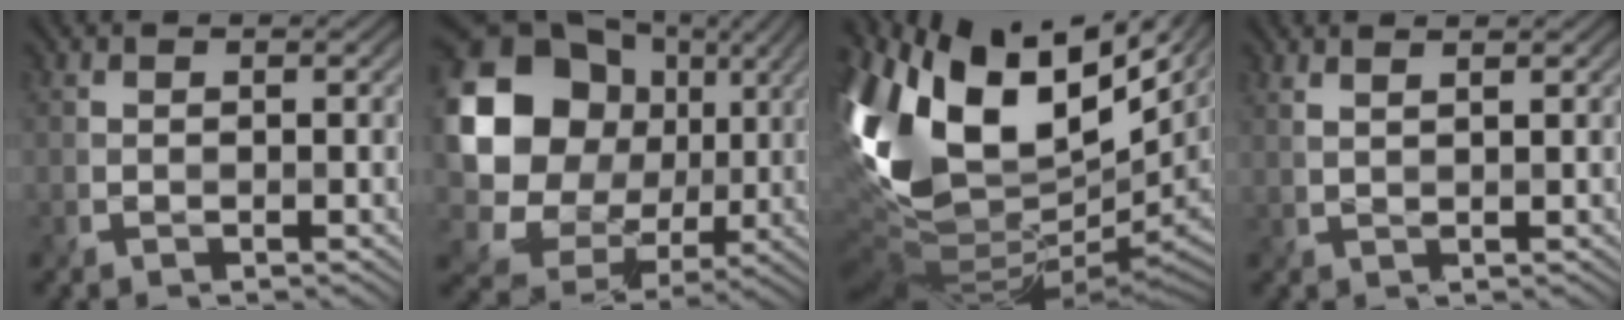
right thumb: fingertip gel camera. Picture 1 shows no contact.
{"total": 17.6, "force": [3.1, 14.8, 9.1], "torque": [-0.232, -0.003, 0.059]}
{"total": 18.2, "force": [5.5, 9.2, 14.8], "torque": [-0.322, -0.012, 0.117]}
{"total": 2.4, "force": [1.8, 0.7, 1.4], "torque": [-0.014, 0.000, 0.020]}